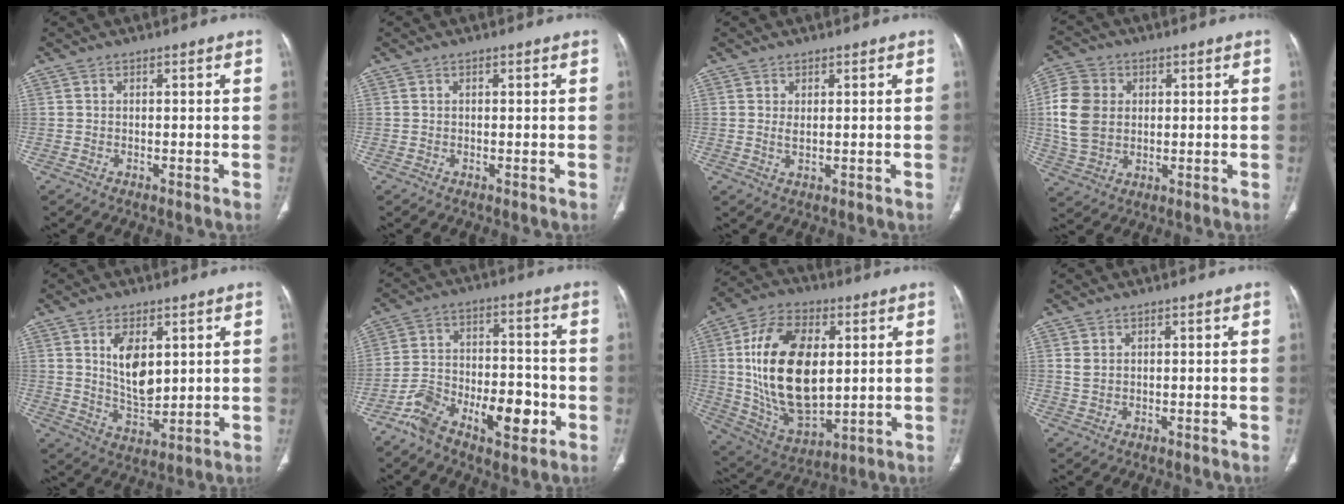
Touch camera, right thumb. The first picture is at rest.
{"total": 0.0}
{"total": 1.4, "force": [0.4, 0.5, 1.3], "torque": [-0.026, -0.007, 0.011]}
{"total": 11.3, "force": [1.3, 8.9, 6.7], "torque": [-0.129, 0.002, 0.026]}
{"total": 9.3, "force": [2.9, 5.0, 7.3], "torque": [-0.109, -0.021, 0.063]}
{"total": 13.4, "force": [-6.5, 6.3, 9.8], "torque": [-0.154, 0.039, -0.107]}
{"total": 22.8, "force": [3.0, 13.1, 18.4], "torque": [-0.324, -0.012, 0.065]}
{"total": 1.8, "force": [0.7, 1.3, 1.0], "torque": [-0.019, -0.002, 0.021]}